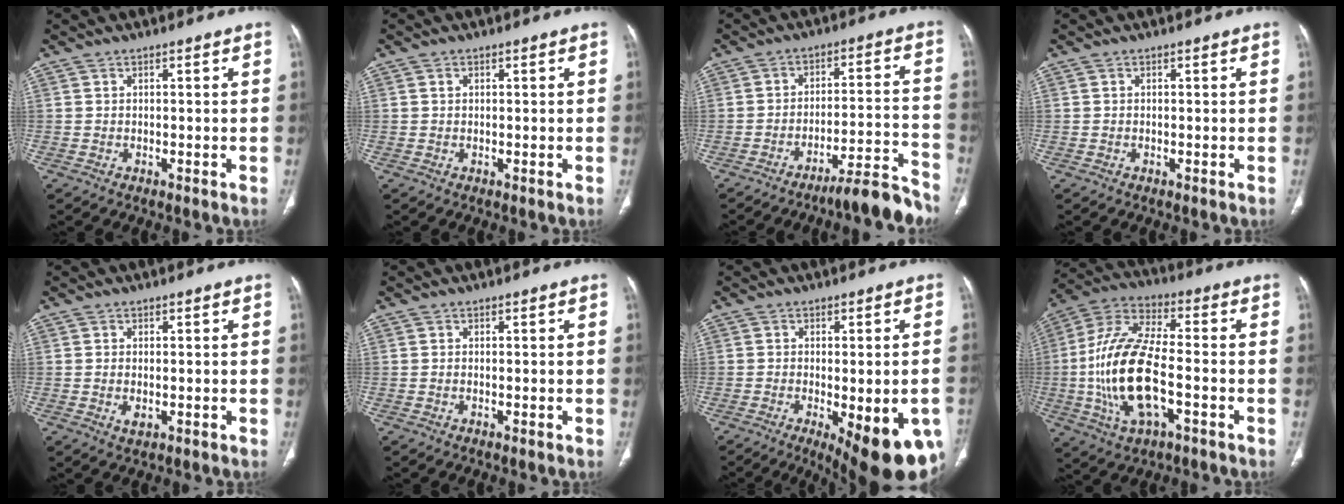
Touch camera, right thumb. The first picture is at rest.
{"total": 0.7, "force": [0.2, 0.6, 0.3], "torque": [-0.006, 0.002, 0.005]}
{"total": 9.8, "force": [-8.8, 0.4, 4.3], "torque": [-0.041, 0.087, -0.134]}
{"total": 0.0}
{"total": 2.4, "force": [-0.4, 1.4, 1.9], "torque": [-0.040, -0.005, -0.003]}
{"total": 0.0}
{"total": 17.6, "force": [-6.9, 5.8, 15.1], "torque": [-0.149, -0.007, -0.079]}
{"total": 19.0, "force": [-3.6, 8.3, 16.7], "torque": [-0.344, 0.024, -0.065]}